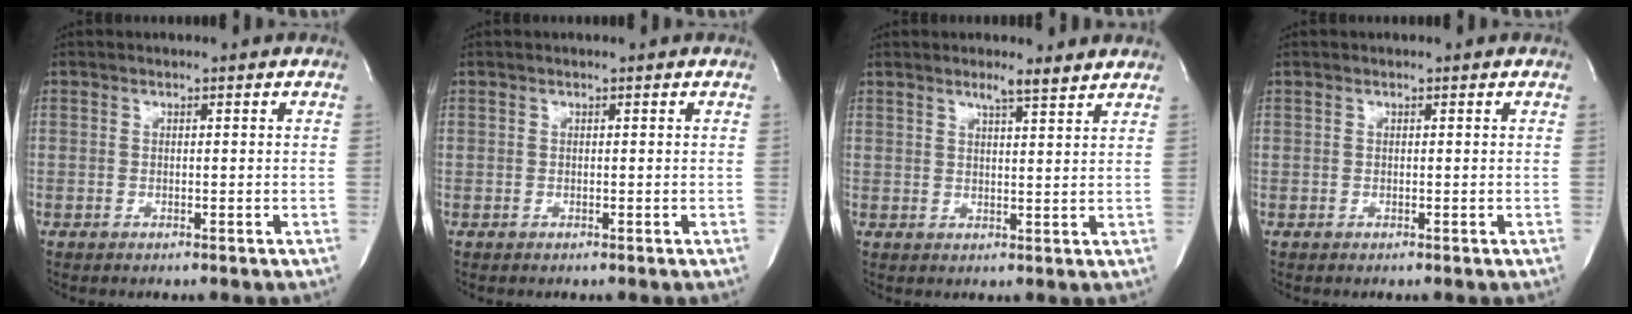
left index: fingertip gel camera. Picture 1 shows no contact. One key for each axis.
{"total": 0.0}
{"total": 4.0, "fx": 3.5, "fy": 0.2, "fz": 1.9, "tx": -0.038, "ty": 0.004, "tz": 0.049}
{"total": 0.0}